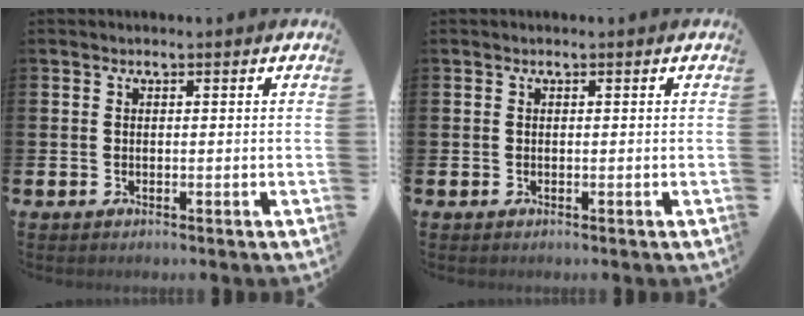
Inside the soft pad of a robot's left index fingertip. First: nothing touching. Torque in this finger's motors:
{"motor_torque": [-0.15, -0.12, -0.14, -0.04]}